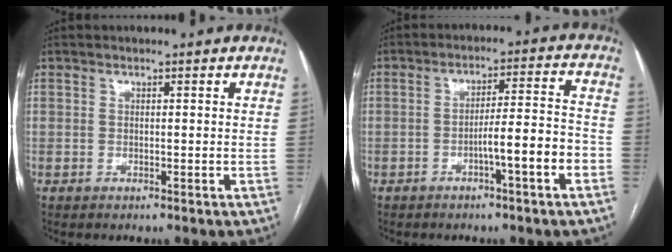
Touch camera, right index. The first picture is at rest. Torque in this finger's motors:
{"motor_torque": [1.16, -0.33, 0.53, 0.11]}